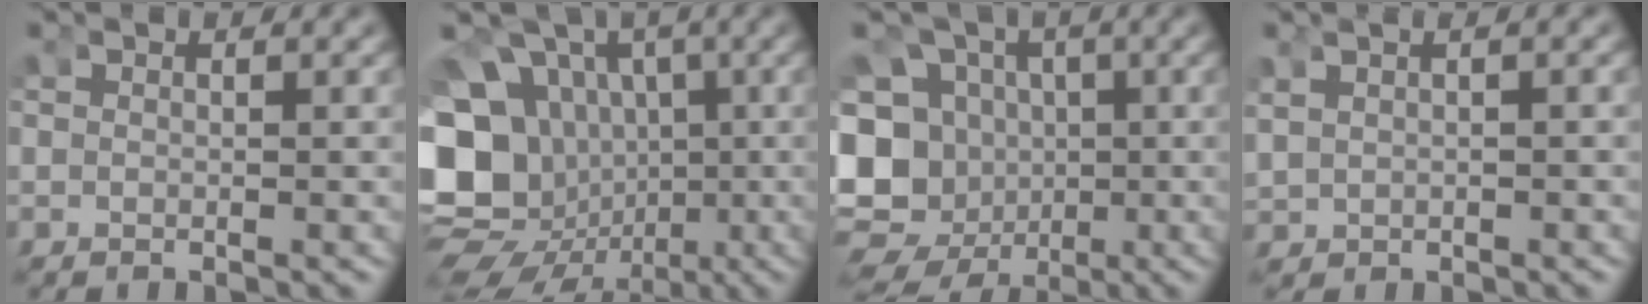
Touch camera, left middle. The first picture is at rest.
{"total": 17.2, "force": [-2.8, 14.9, 8.2], "torque": [-0.192, -0.067, -0.043]}
{"total": 16.7, "force": [-2.8, 14.9, 6.9], "torque": [-0.167, -0.061, -0.042]}
{"total": 2.5, "force": [0.8, 1.8, 1.5], "torque": [-0.029, 0.012, 0.013]}